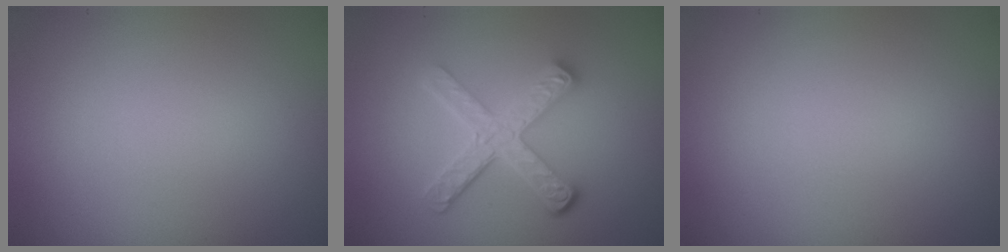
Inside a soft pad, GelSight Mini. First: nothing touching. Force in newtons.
{"total": 4.5, "press": 3.3, "slide": 3.0}
{"total": 0.0}